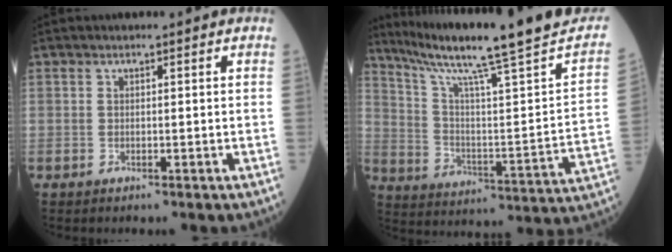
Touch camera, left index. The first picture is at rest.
{"total": 23.3, "force": [18.9, -1.3, 13.6], "torque": [-0.215, -0.058, 0.265]}